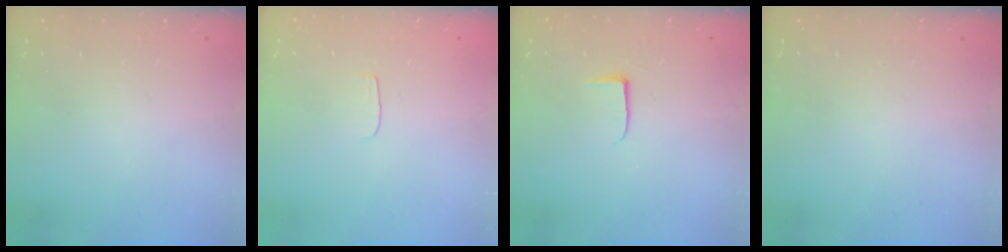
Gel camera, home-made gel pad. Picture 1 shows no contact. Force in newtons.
{"total": 3.5, "press": 3.4, "slide": 0.4}
{"total": 4.0, "press": 4.0, "slide": 0.5}
{"total": 0.0}